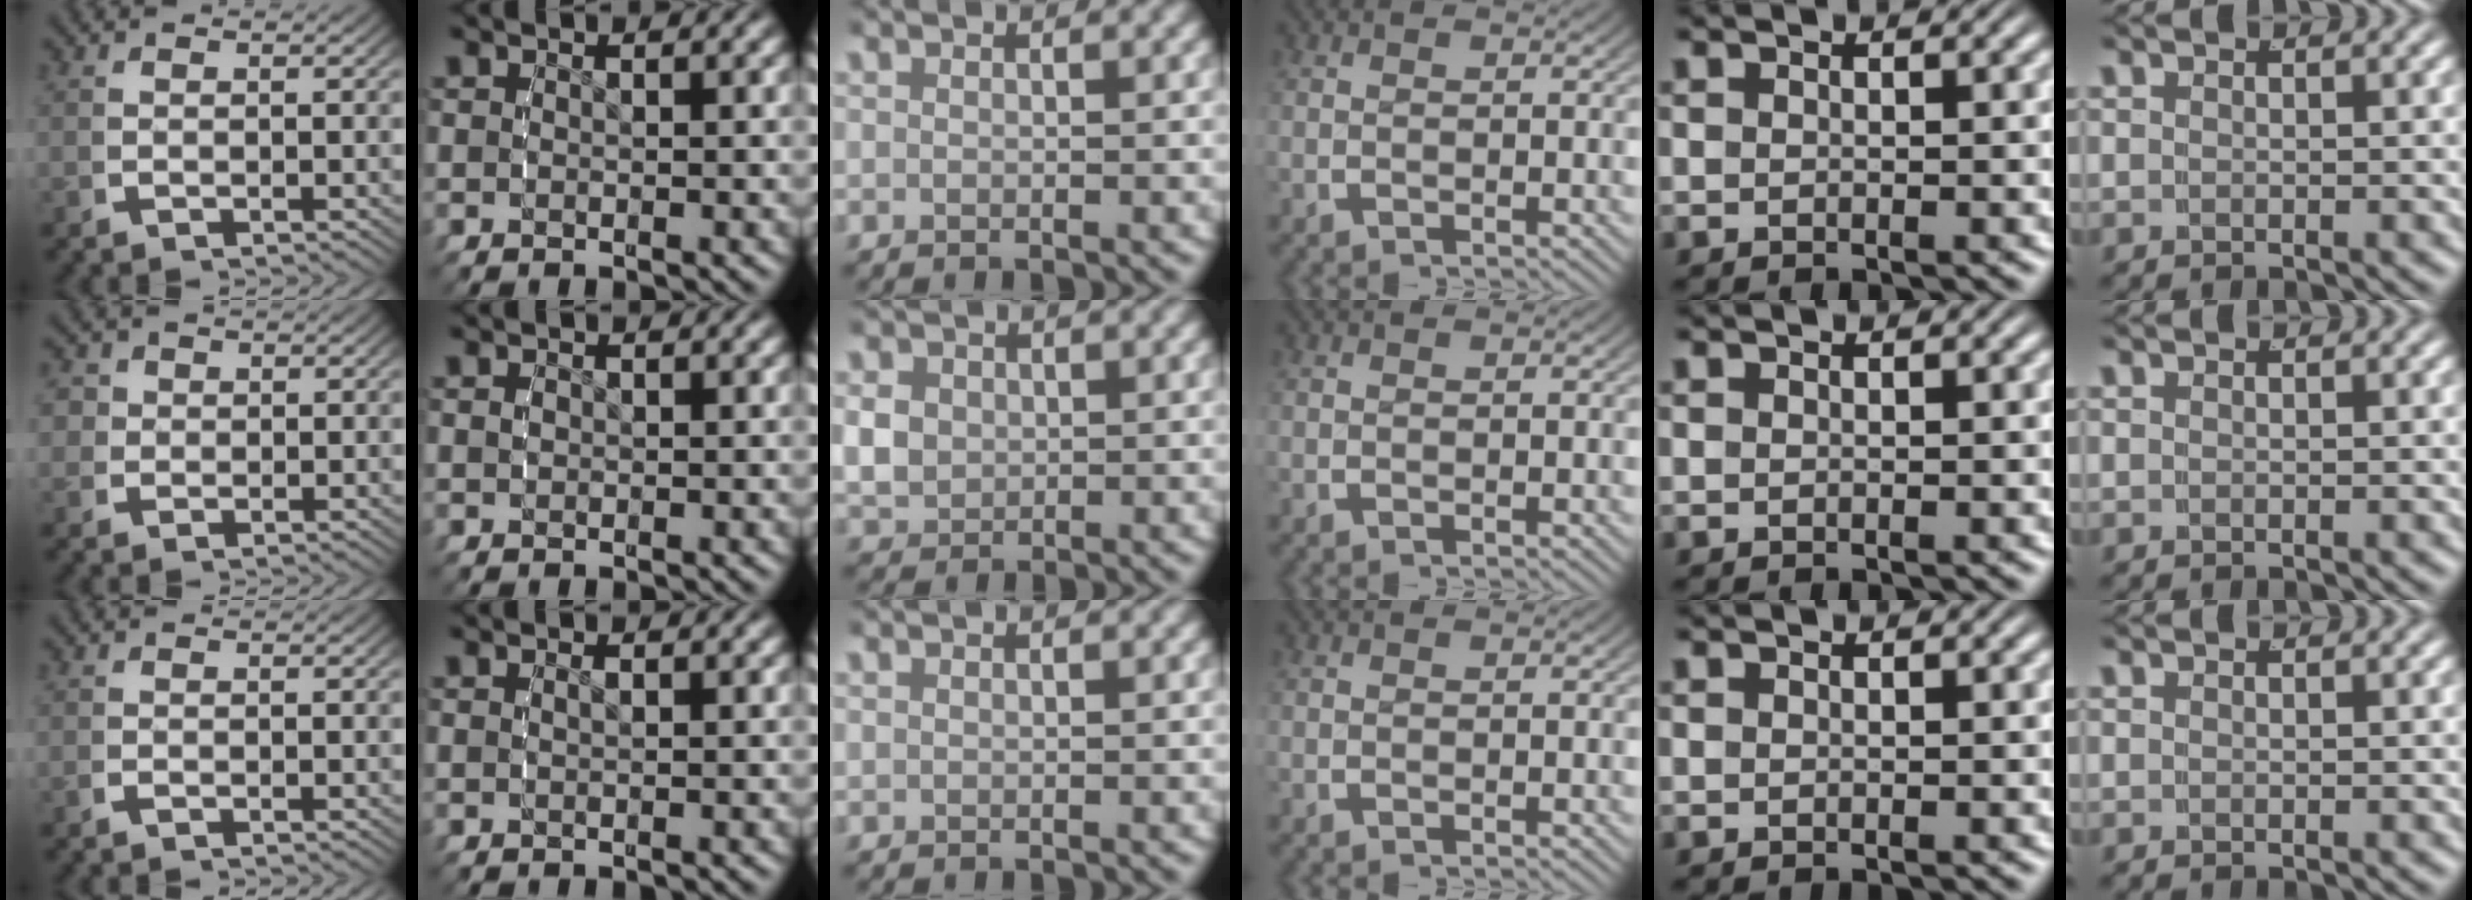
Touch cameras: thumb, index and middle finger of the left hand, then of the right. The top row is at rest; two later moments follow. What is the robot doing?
{"motion": "grasp_and_lifting", "object": "small bumper sticker"}